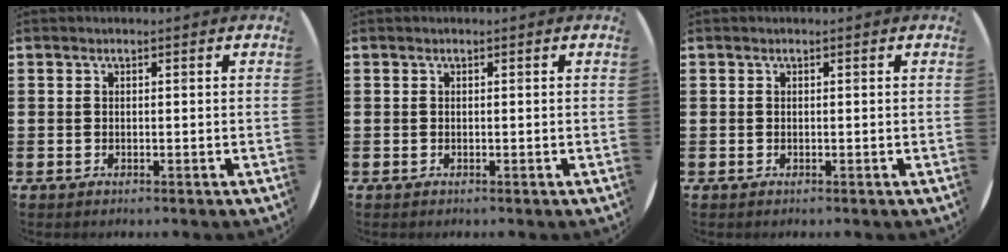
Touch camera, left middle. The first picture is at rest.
{"total": 0.0}
{"total": 0.0}